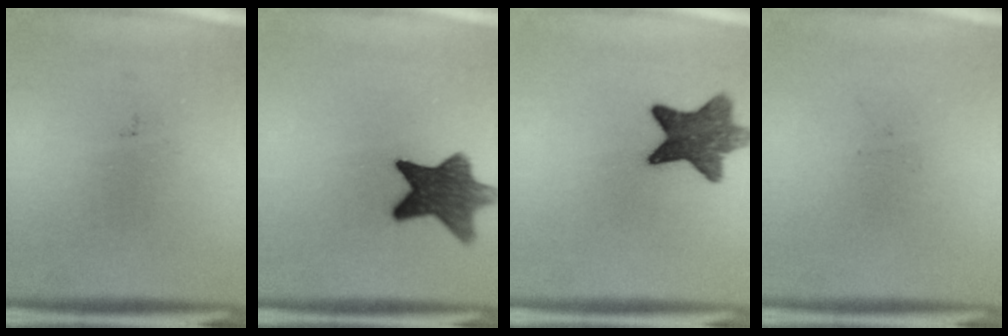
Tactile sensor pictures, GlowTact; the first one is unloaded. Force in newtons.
{"total": 10.3}
{"total": 9.5}
{"total": 0.0}